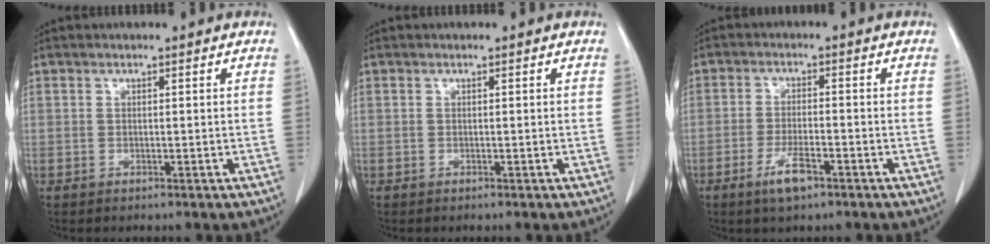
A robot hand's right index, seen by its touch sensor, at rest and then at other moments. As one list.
[{"total": 0.0}, {"total": 4.7, "force": [-2.8, 1.0, 3.6], "torque": [-0.072, -0.003, -0.048]}]